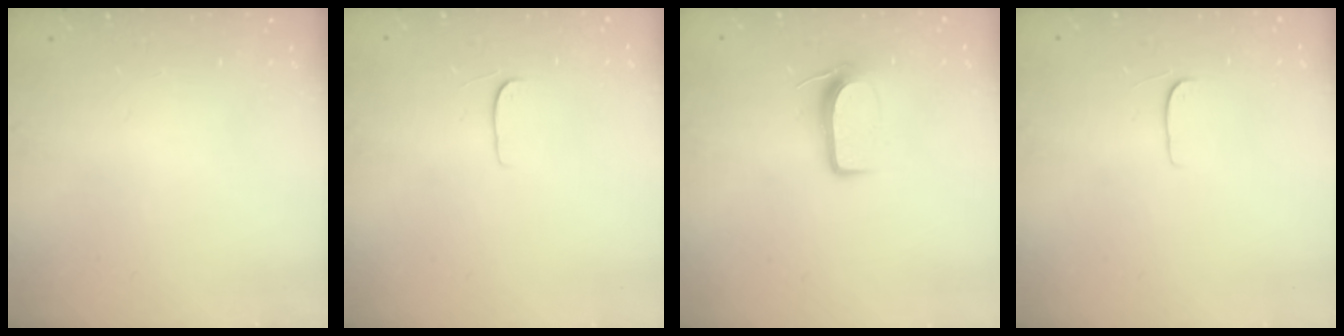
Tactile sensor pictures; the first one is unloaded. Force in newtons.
{"total": 4.3, "press": 4.3, "slide": 0.5}
{"total": 8.0, "press": 8.0, "slide": 0.9}
{"total": 4.3, "press": 4.3, "slide": 0.5}